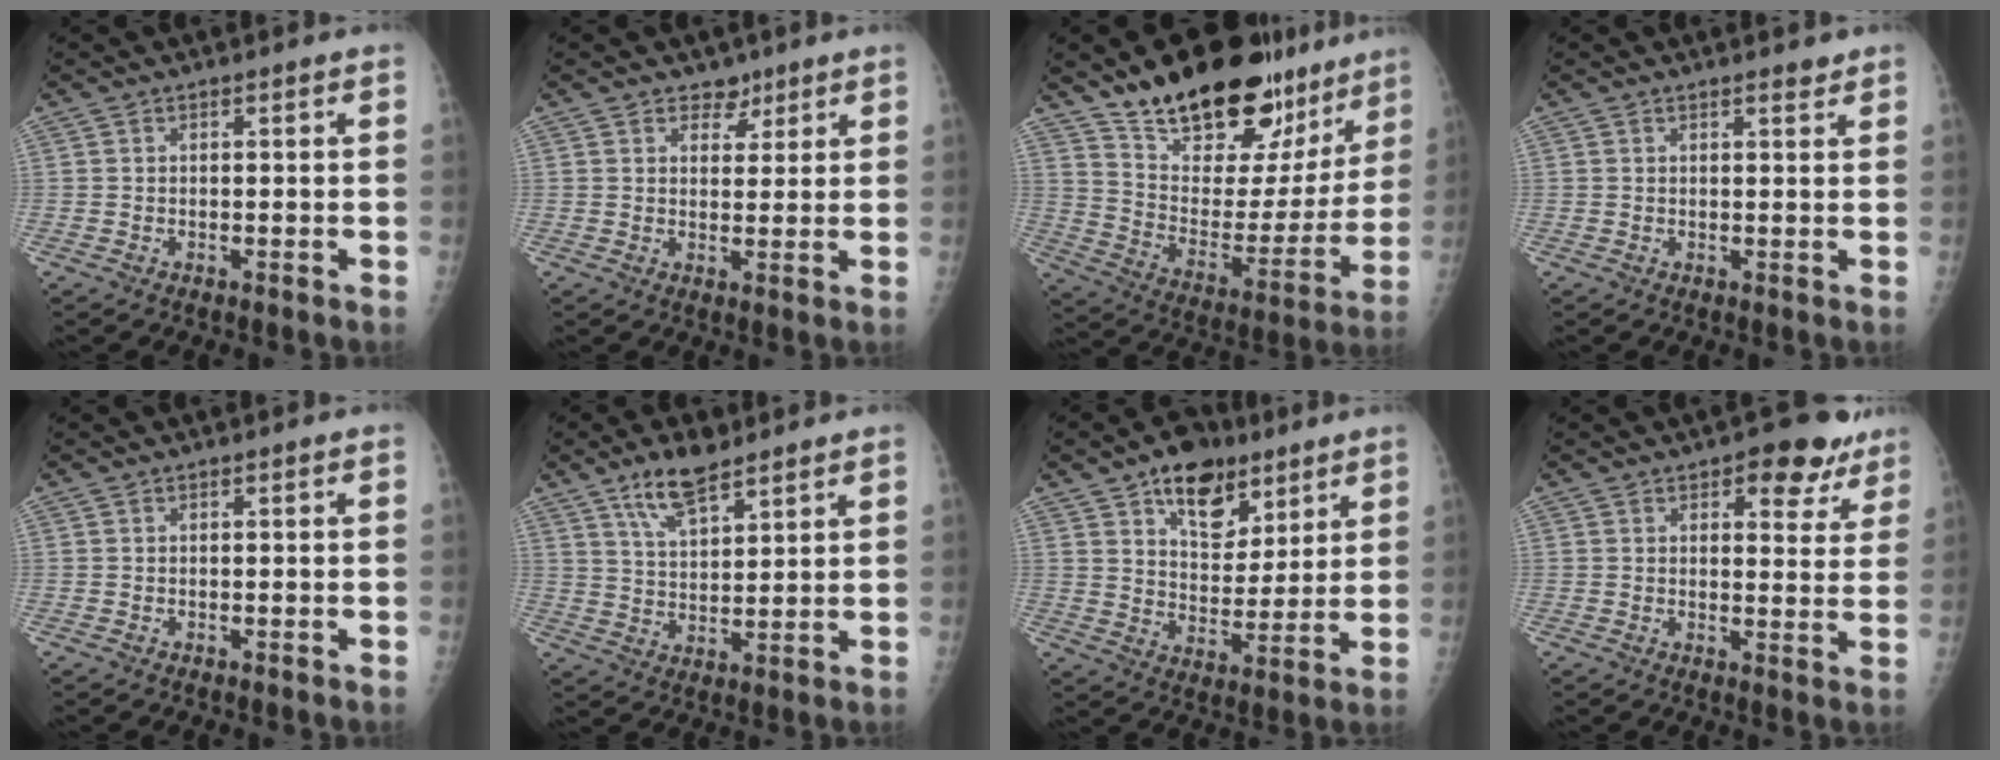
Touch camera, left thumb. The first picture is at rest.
{"total": 3.6, "force": [2.6, 2.4, 0.9], "torque": [0.011, -0.015, 0.038]}
{"total": 28.3, "force": [20.8, 12.4, 14.6], "torque": [-0.186, -0.096, 0.318]}
{"total": 1.6, "force": [1.4, 0.4, 0.7], "torque": [-0.004, -0.009, 0.019]}
{"total": 0.0}
{"total": 9.1, "force": [6.4, 3.4, 5.4], "torque": [-0.082, -0.033, 0.120]}
{"total": 13.7, "force": [8.2, 8.1, 7.3], "torque": [-0.069, -0.043, 0.132]}
{"total": 9.5, "force": [6.1, 4.6, 5.6], "torque": [-0.022, -0.027, 0.074]}